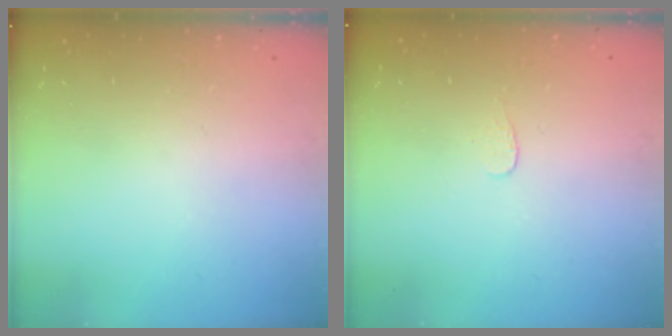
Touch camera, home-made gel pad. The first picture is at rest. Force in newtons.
{"total": 3.0, "press": 3.0, "slide": 0.2}